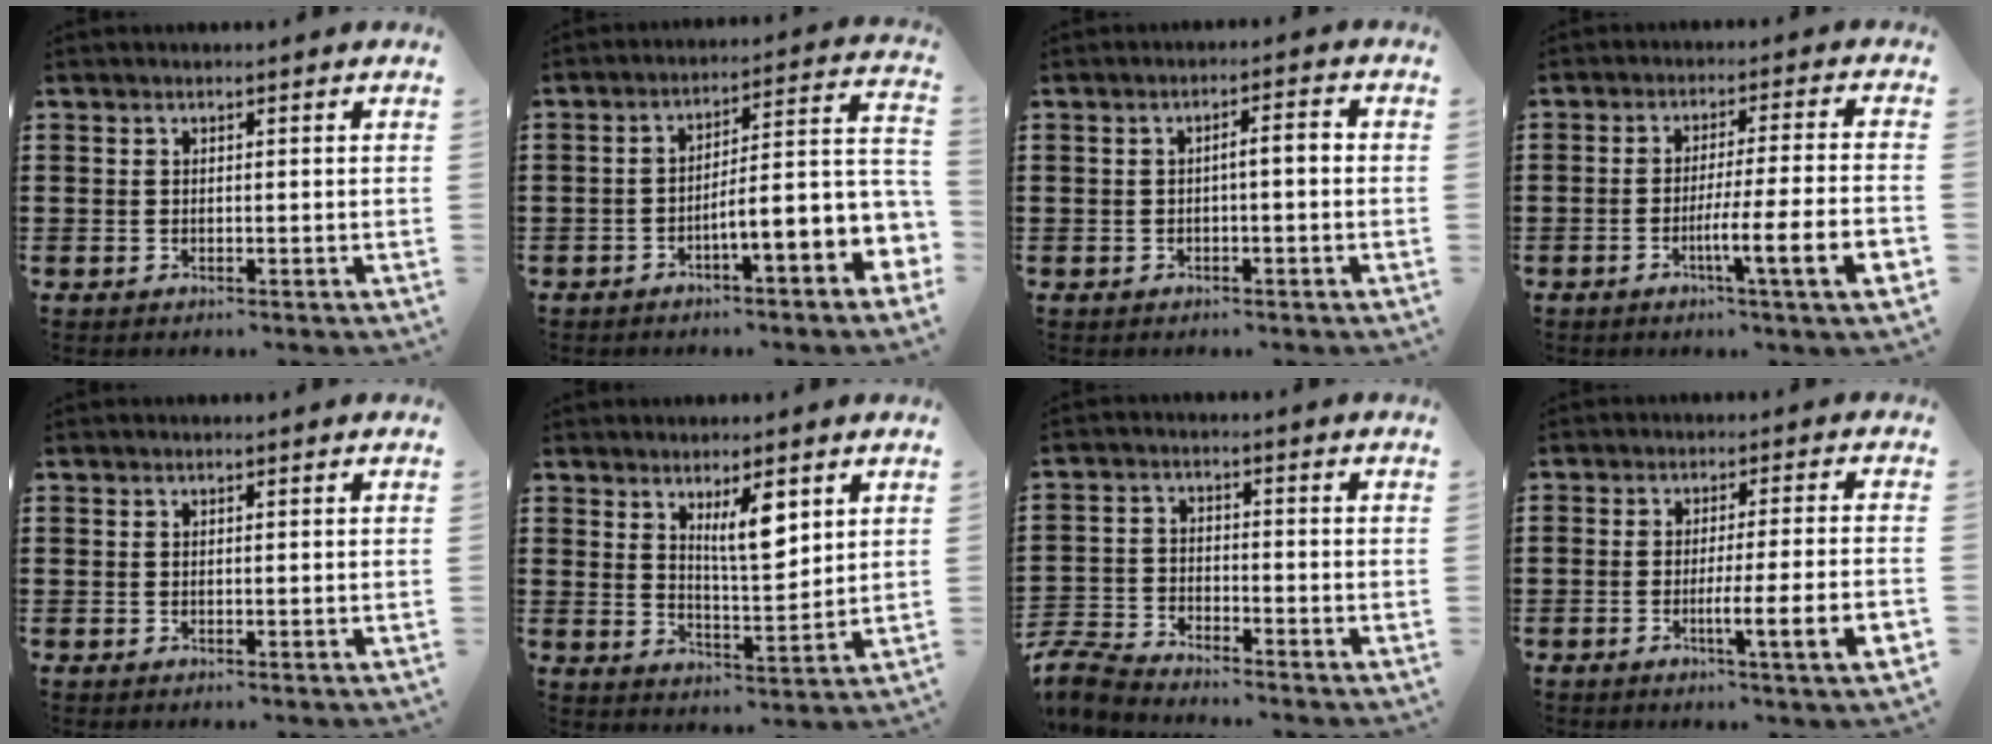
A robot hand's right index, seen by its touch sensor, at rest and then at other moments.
{"total": 6.8, "force": [-3.1, 0.7, 6.0], "torque": [-0.097, -0.033, -0.063]}
{"total": 2.0, "force": [-0.7, 0.2, 1.9], "torque": [-0.035, 0.000, -0.014]}
{"total": 7.6, "force": [-3.5, -0.5, 6.8], "torque": [-0.112, -0.012, -0.062]}
{"total": 0.0}
{"total": 6.8, "force": [3.5, 2.1, 5.5], "torque": [-0.099, -0.006, 0.058]}
{"total": 4.7, "force": [-4.6, 0.7, 0.6], "torque": [-0.040, -0.005, -0.102]}
{"total": 6.3, "force": [-2.6, -0.4, 5.8], "torque": [-0.095, -0.014, -0.045]}